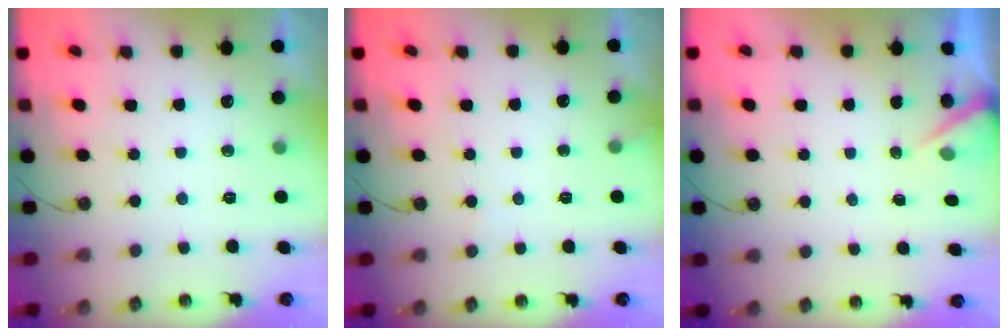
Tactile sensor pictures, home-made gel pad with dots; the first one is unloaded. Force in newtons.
{"total": 4.3, "press": 4.3, "slide": 0.3}
{"total": 3.5, "press": 3.5, "slide": 0.2}